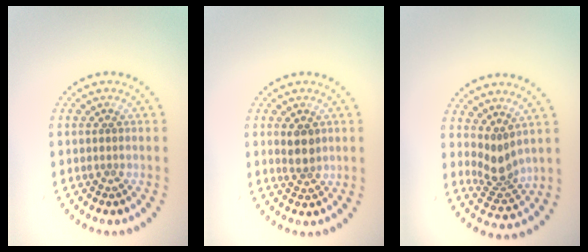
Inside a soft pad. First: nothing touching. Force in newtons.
{"total": 1.9, "press": 1.8, "slide": 0.8}
{"total": 2.7, "press": 1.9, "slide": 1.9}